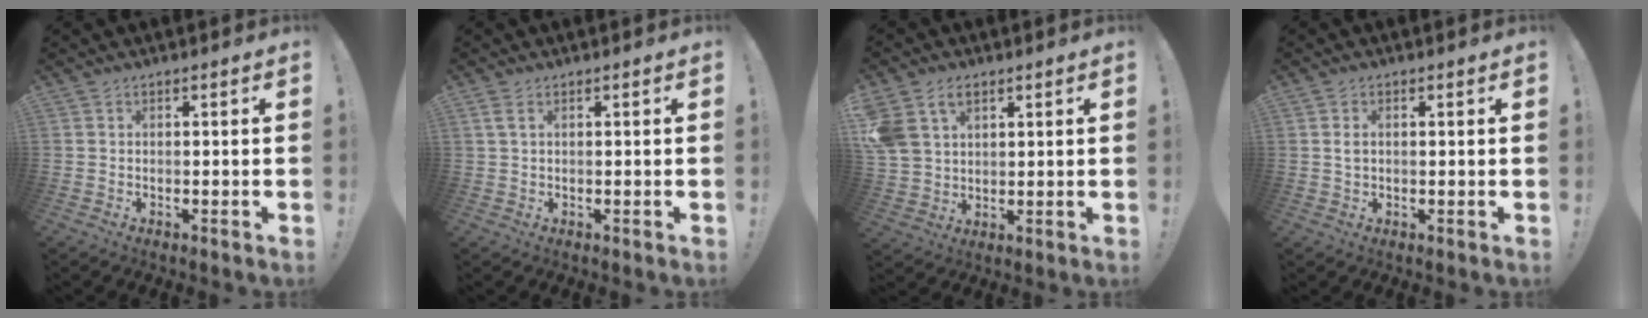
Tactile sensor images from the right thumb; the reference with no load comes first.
{"total": 1.7, "force": [0.7, 0.8, 1.4], "torque": [-0.033, 0.004, 0.015]}
{"total": 9.1, "force": [4.7, 6.5, 4.3], "torque": [-0.085, -0.013, 0.095]}
{"total": 1.7, "force": [0.5, 0.9, 1.4], "torque": [-0.022, 0.001, 0.007]}